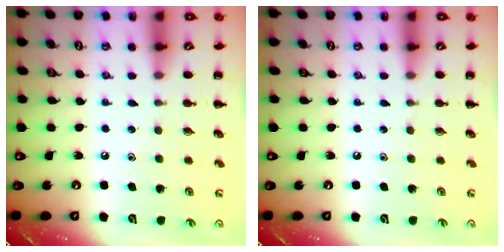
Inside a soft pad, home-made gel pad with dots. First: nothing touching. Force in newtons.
{"total": 0.0}